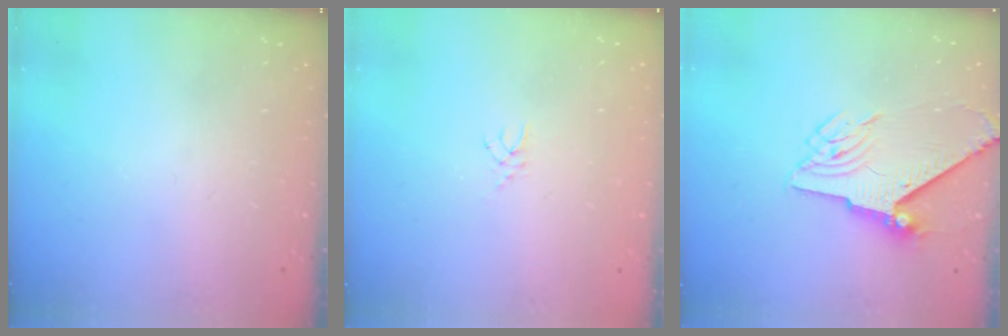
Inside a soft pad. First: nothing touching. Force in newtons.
{"total": 2.1, "press": 2.1, "slide": 0.3}
{"total": 8.1, "press": 8.1, "slide": 0.6}